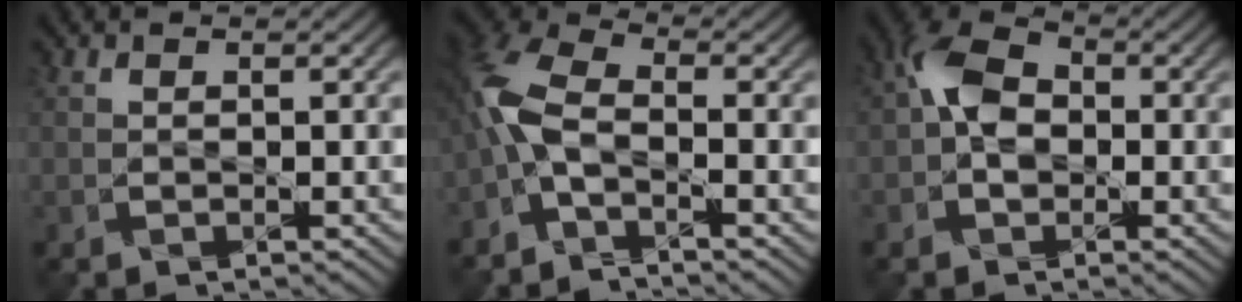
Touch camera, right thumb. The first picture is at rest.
{"total": 7.2, "force": [-2.9, 3.0, 5.8], "torque": [-0.153, 0.005, -0.076]}
{"total": 6.0, "force": [-0.3, 3.9, 4.4], "torque": [-0.101, 0.015, -0.018]}